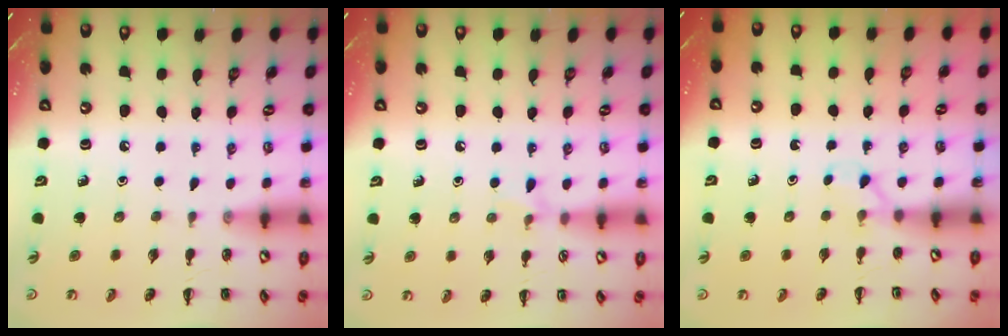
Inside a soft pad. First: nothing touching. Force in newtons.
{"total": 4.9, "press": 4.6, "slide": 1.7}
{"total": 2.4, "press": 2.3, "slide": 0.7}